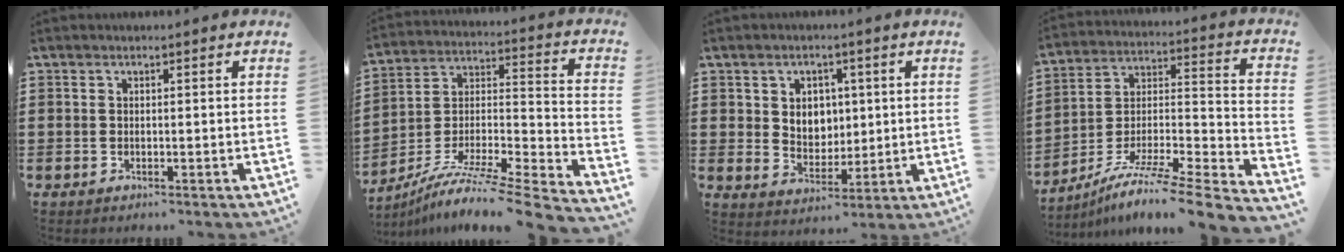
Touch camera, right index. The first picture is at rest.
{"total": 8.1, "force": [-6.4, 0.3, 4.9], "torque": [-0.085, -0.010, -0.132]}
{"total": 4.5, "force": [1.2, 4.1, 1.5], "torque": [-0.032, 0.007, 0.017]}
{"total": 7.5, "force": [-5.7, 0.2, 4.9], "torque": [-0.095, -0.015, -0.120]}